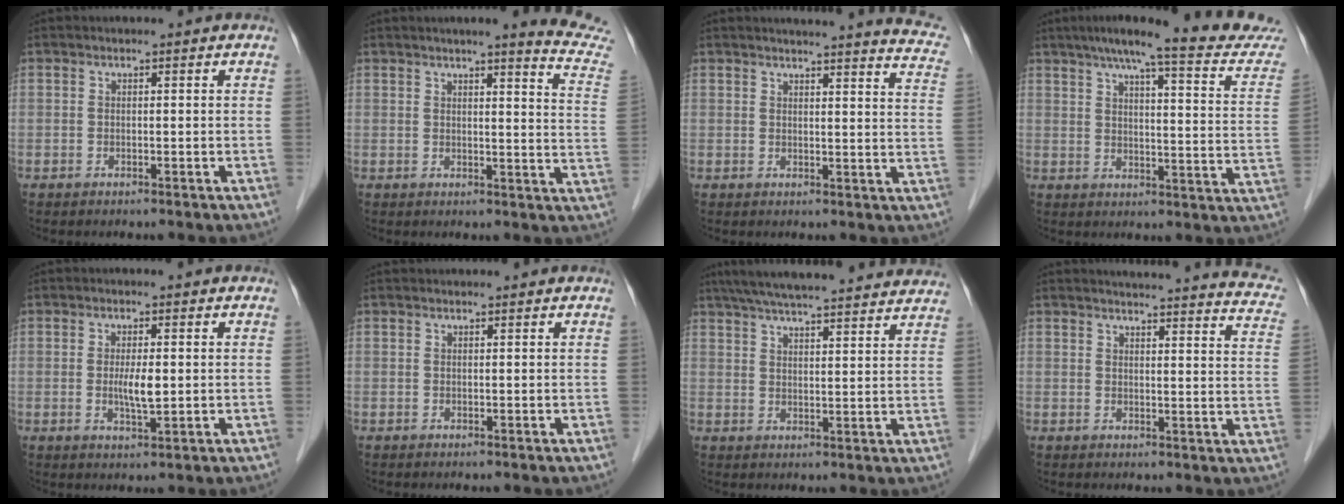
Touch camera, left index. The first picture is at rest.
{"total": 11.9, "force": [11.1, -1.3, 4.1], "torque": [-0.041, -0.082, 0.101]}
{"total": 16.8, "force": [15.5, 1.3, 6.3], "torque": [-0.065, -0.056, 0.154]}
{"total": 20.0, "force": [17.8, 0.2, 9.2], "torque": [-0.125, -0.046, 0.213]}
{"total": 3.4, "force": [-0.1, 0.7, 3.3], "torque": [-0.063, -0.009, -0.001]}
{"total": 2.2, "force": [2.1, 0.3, 0.4], "torque": [-0.008, 0.020, 0.025]}
{"total": 25.9, "force": [23.5, 2.2, 10.7], "torque": [-0.175, 0.007, 0.302]}
{"total": 19.9, "force": [18.5, 2.3, 7.0], "torque": [-0.074, -0.055, 0.190]}